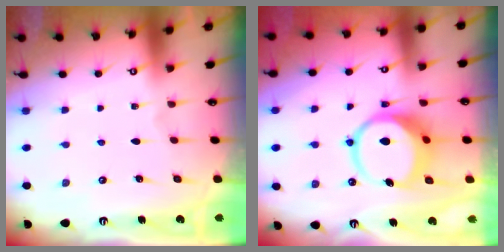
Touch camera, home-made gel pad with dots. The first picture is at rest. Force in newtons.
{"total": 11.3, "press": 11.2, "slide": 1.4}